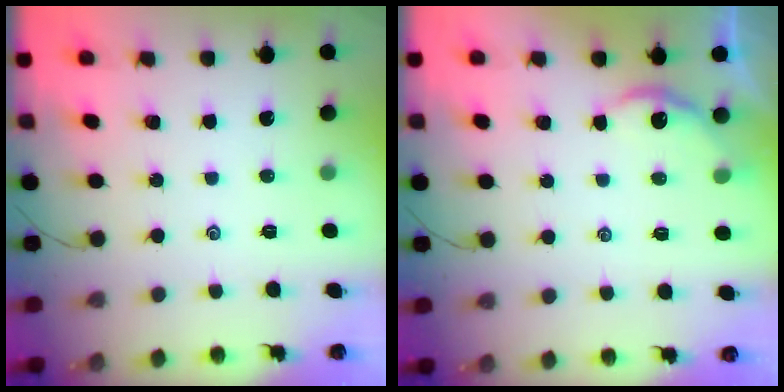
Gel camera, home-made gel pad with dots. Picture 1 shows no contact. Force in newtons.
{"total": 3.2, "press": 3.2, "slide": 0.2}